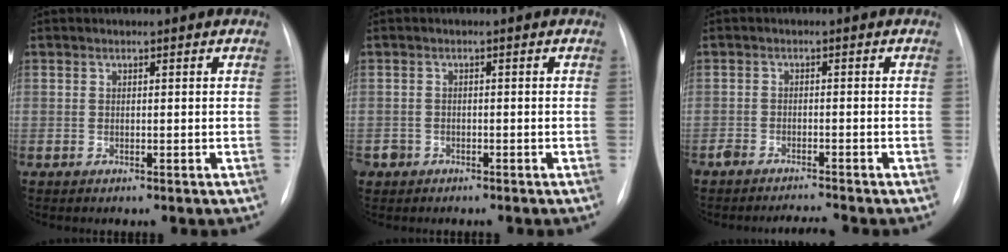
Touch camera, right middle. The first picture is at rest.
{"total": 2.1, "force": [-1.3, 1.7, 0.0], "torque": [-0.005, 0.006, -0.024]}
{"total": 3.2, "force": [-3.1, -0.2, 0.7], "torque": [-0.015, -0.009, -0.051]}